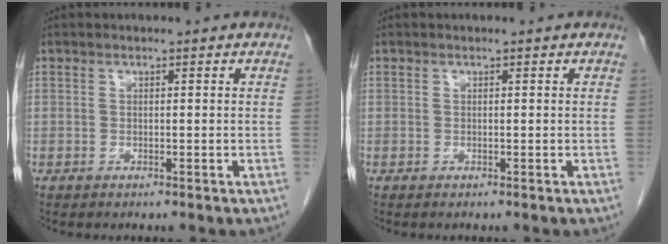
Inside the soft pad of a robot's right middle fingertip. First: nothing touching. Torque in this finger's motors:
{"motor_torque": [0.03, -0.15, 0.00, 0.00]}